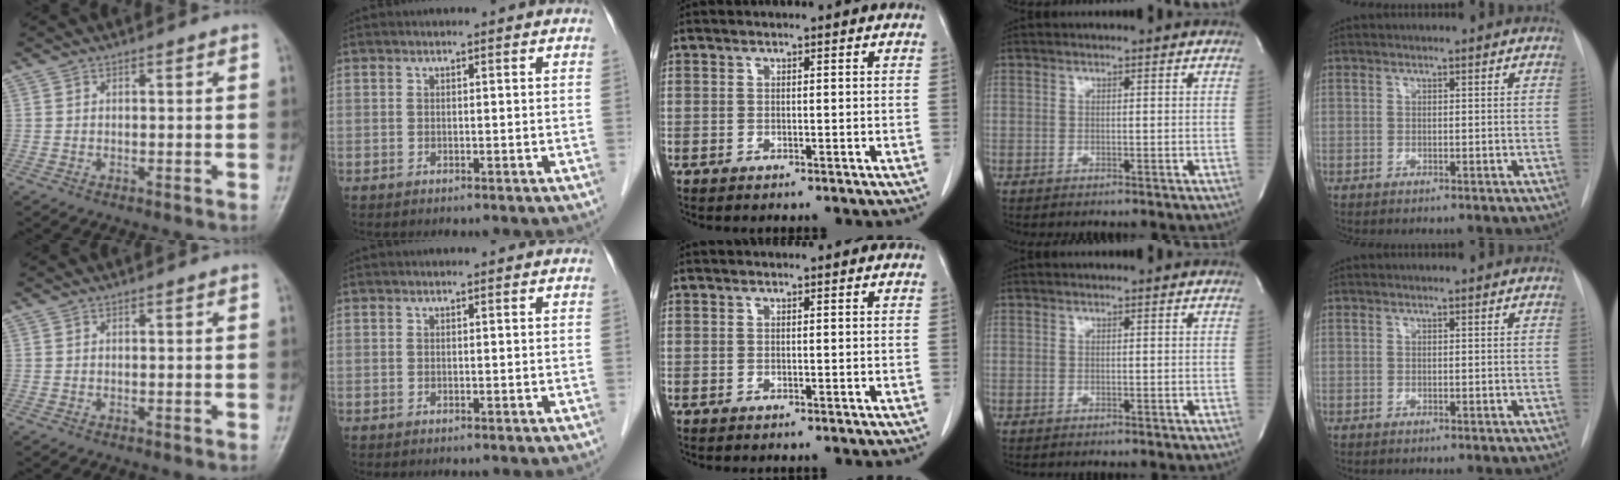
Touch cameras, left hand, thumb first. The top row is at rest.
{}